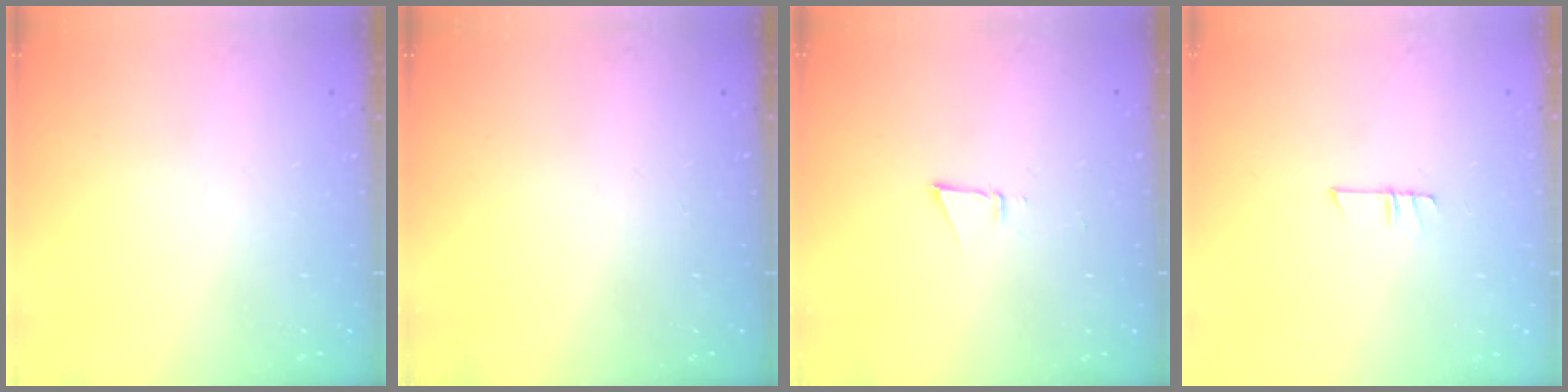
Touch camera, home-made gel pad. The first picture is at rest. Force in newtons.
{"total": 0.0}
{"total": 3.0, "press": 2.9, "slide": 0.8}
{"total": 5.5, "press": 5.4, "slide": 0.6}